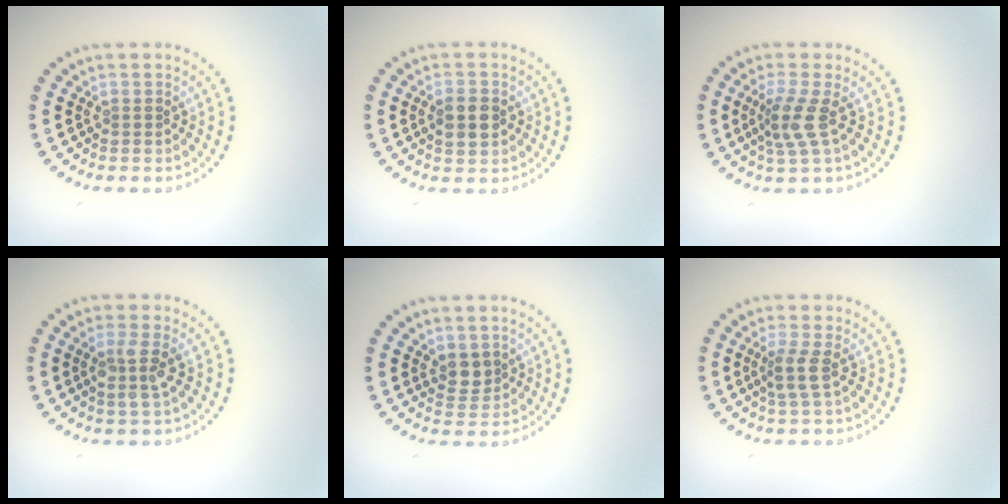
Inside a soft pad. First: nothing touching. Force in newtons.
{"total": 2.8, "press": 2.8, "slide": 0.1}
{"total": 3.0, "press": 2.2, "slide": 2.0}
{"total": 2.5, "press": 2.2, "slide": 1.2}
{"total": 2.0, "press": 1.8, "slide": 0.8}
{"total": 1.9, "press": 1.6, "slide": 1.1}